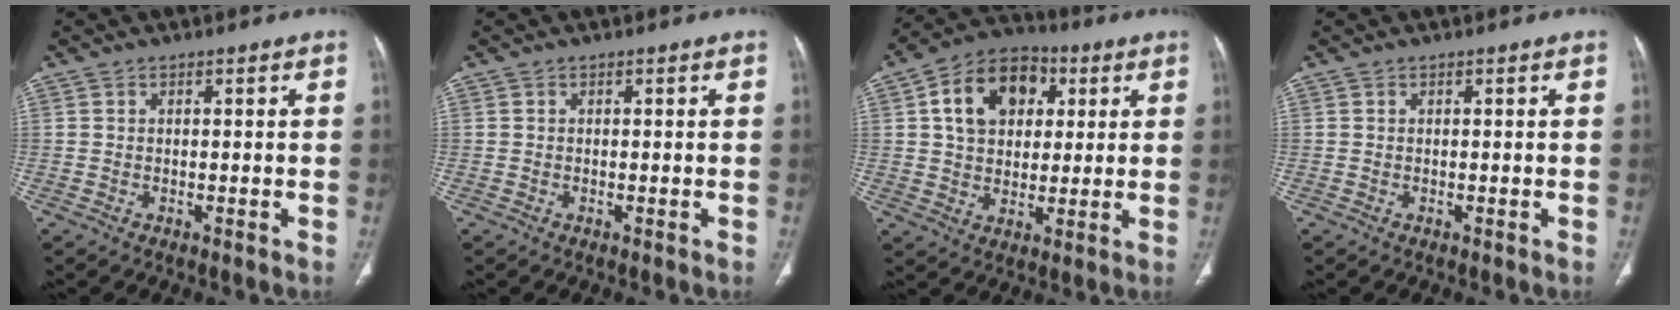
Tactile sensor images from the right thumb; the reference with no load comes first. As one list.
[{"total": 0.0}, {"total": 14.2, "force": [4.1, 10.3, 8.9], "torque": [-0.116, 0.005, 0.059]}, {"total": 0.0}]